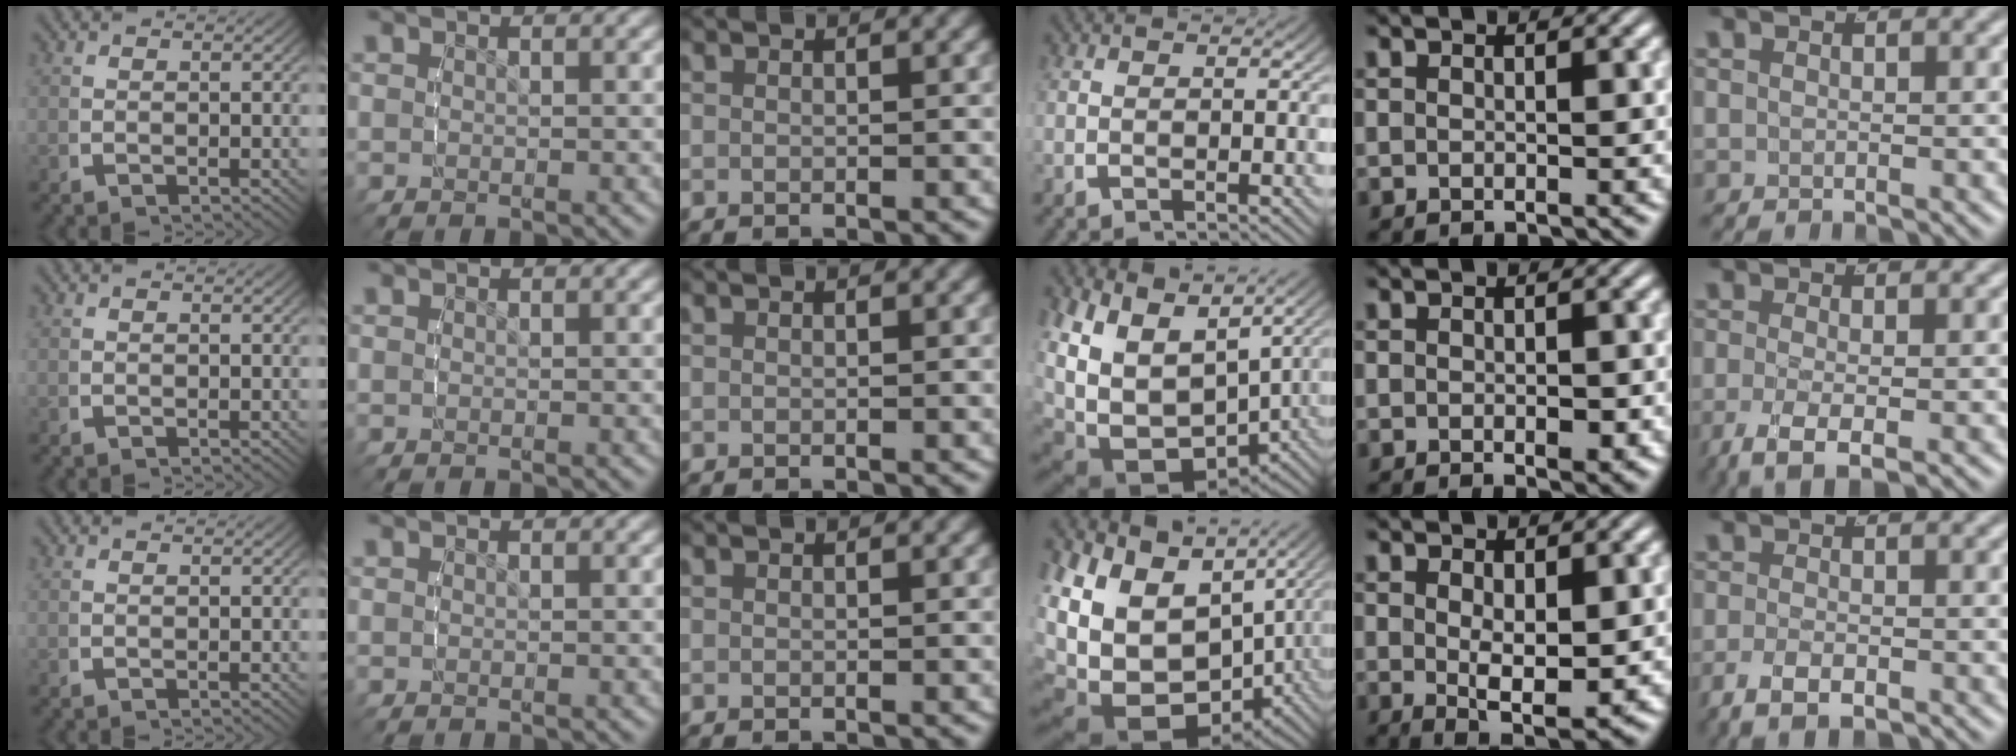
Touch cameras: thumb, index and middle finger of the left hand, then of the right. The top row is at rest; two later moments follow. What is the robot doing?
{"motion": "lift_and_place", "object": "air blower"}